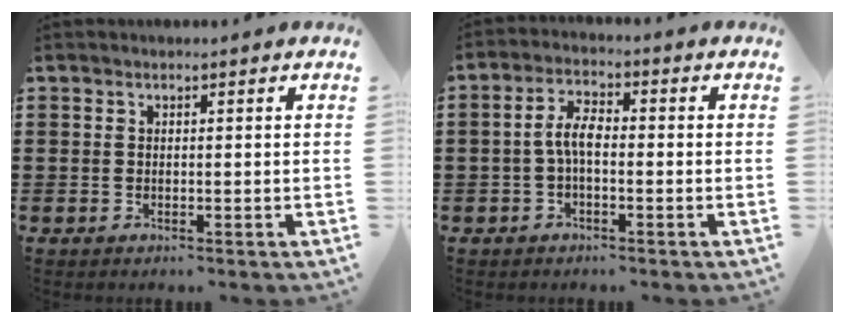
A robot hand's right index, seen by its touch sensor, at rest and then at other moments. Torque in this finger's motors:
{"motor_torque": [1.08, -0.32, 0.60, 0.15]}